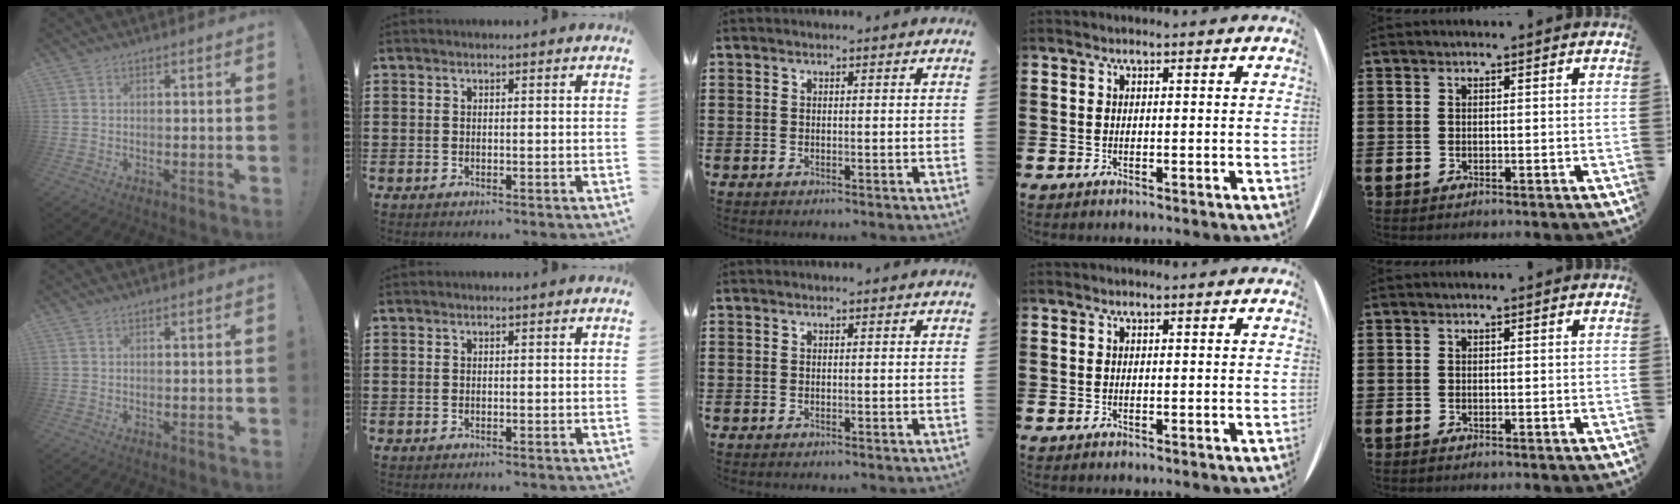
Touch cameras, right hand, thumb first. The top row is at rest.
{}